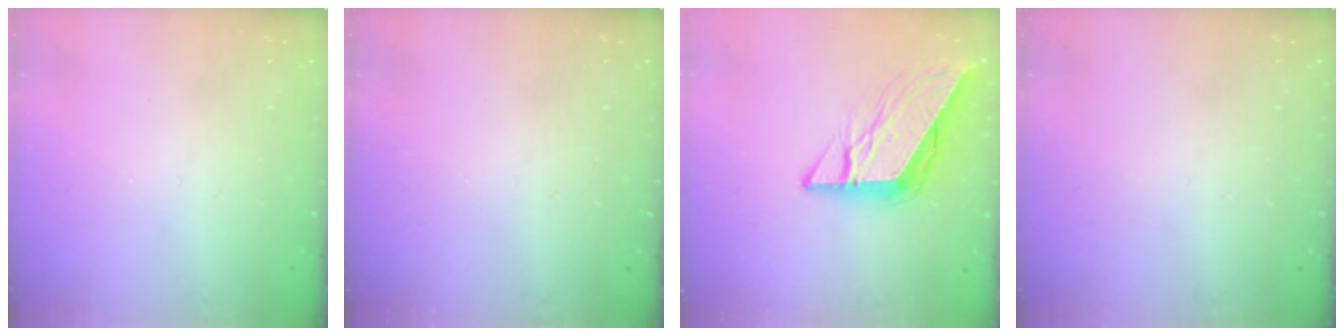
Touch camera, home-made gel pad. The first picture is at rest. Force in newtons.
{"total": 0.0}
{"total": 12.1, "press": 12.0, "slide": 1.3}
{"total": 0.0}